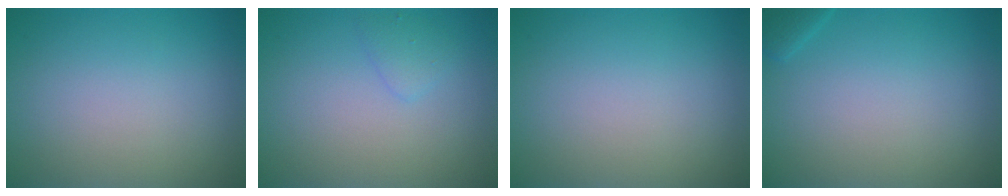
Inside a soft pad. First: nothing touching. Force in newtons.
{"total": 1.2, "press": 1.2, "slide": 0.0}
{"total": 0.0}
{"total": 1.1, "press": 1.1, "slide": 0.1}